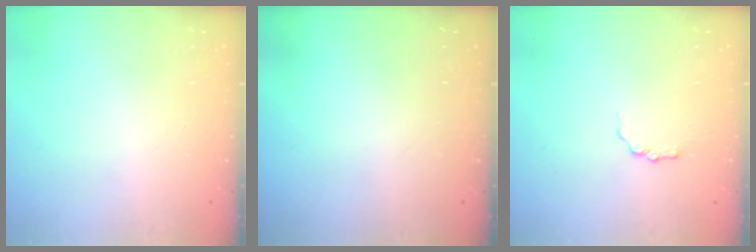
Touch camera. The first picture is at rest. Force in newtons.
{"total": 0.0}
{"total": 3.1, "press": 3.1, "slide": 0.5}